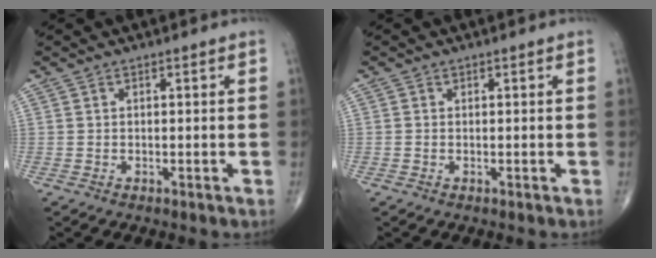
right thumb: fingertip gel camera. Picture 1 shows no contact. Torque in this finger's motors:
{"motor_torque": [-0.01, 0.01, 0.10, -0.07, 0.00]}